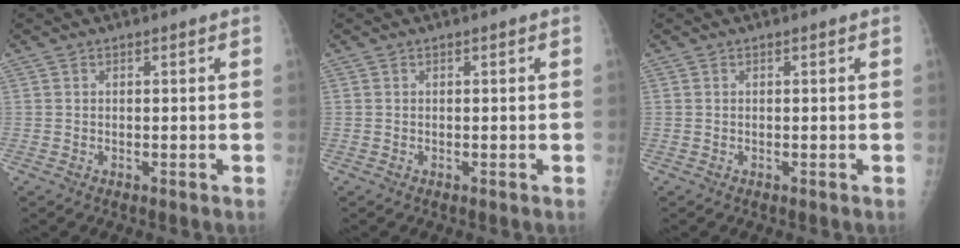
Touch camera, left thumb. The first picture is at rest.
{"total": 0.0}
{"total": 0.0}